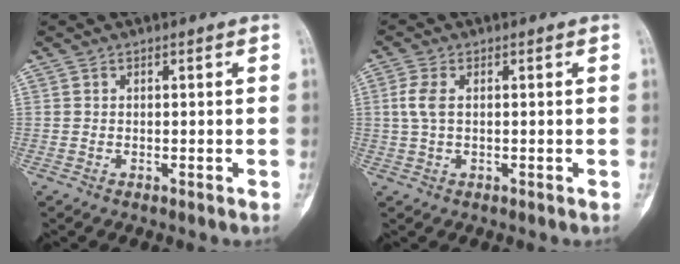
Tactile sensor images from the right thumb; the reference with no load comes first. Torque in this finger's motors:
{"motor_torque": [0.26, 0.13, 0.35, -0.66, 0.14]}